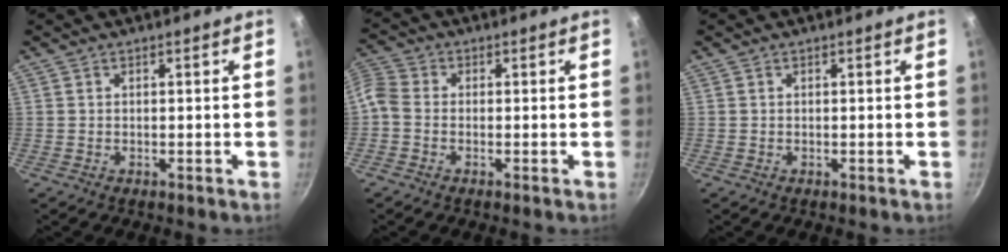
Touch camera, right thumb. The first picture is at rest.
{"total": 6.6, "force": [-1.7, 5.3, 3.7], "torque": [-0.090, 0.020, -0.052]}
{"total": 0.0}